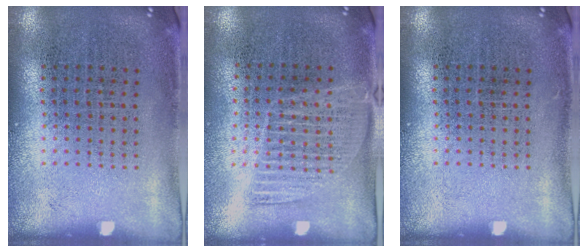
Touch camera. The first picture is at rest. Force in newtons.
{"total": 1.3, "press": 1.2, "slide": 0.6}
{"total": 0.0}